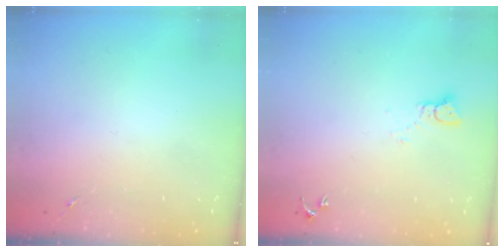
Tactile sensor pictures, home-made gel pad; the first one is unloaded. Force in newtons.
{"total": 2.4, "press": 2.4, "slide": 0.2}